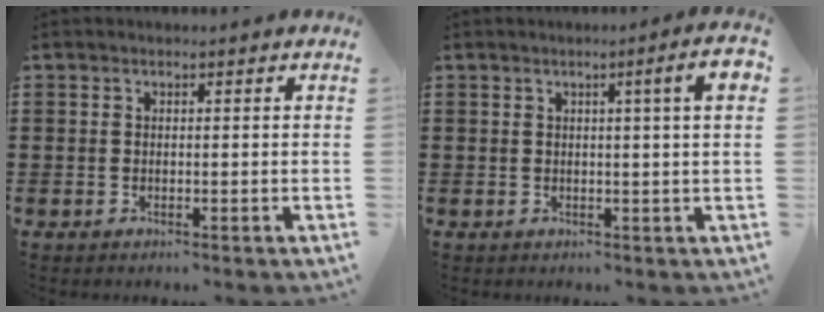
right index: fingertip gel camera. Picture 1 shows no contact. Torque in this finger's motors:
{"motor_torque": [0.71, -0.19, 0.12, 0.04]}